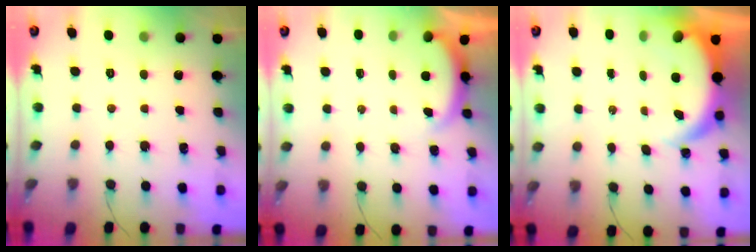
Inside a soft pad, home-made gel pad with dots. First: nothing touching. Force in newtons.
{"total": 1.7, "press": 1.6, "slide": 0.5}
{"total": 5.9, "press": 5.9, "slide": 0.5}